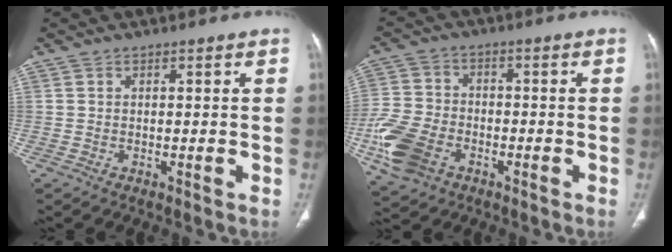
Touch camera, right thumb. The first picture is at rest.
{"total": 12.3, "force": [-4.9, 8.5, 7.3], "torque": [-0.157, 0.011, -0.093]}